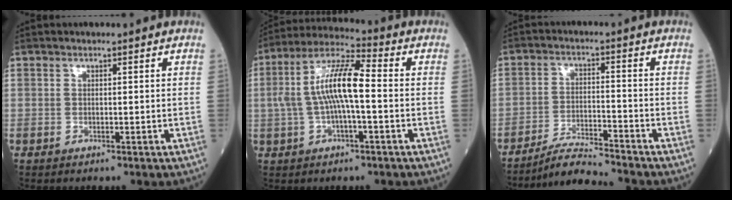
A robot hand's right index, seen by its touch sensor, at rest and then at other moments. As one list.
[{"total": 10.7, "force": [-0.3, 2.3, 10.5], "torque": [-0.212, 0.027, -0.009]}, {"total": 6.1, "force": [-5.9, -1.0, 1.3], "torque": [-0.026, -0.013, -0.106]}]